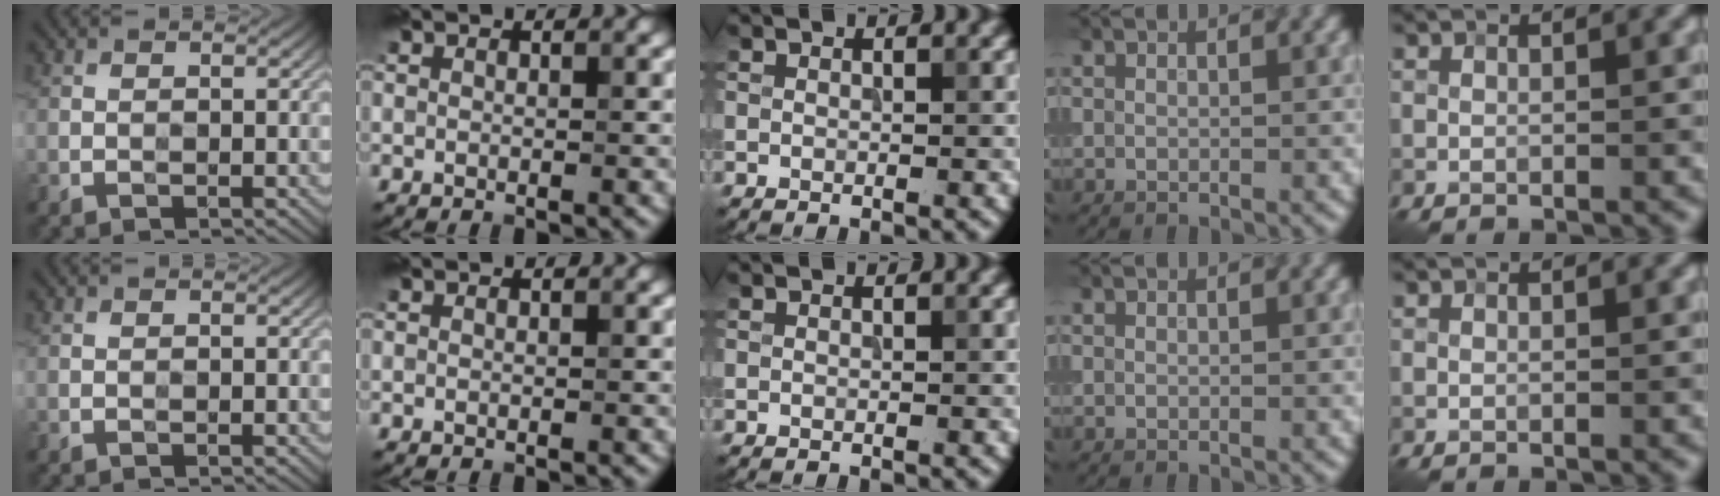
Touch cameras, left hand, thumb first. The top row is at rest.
{}